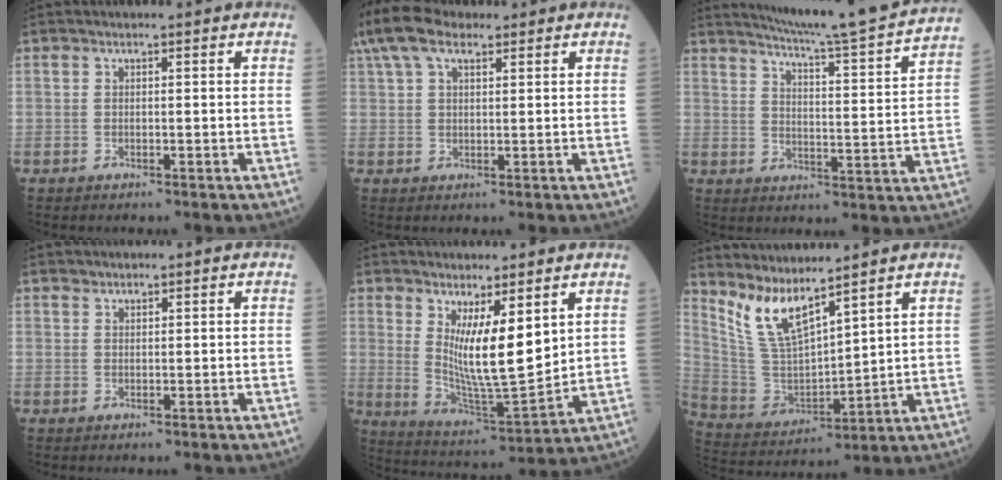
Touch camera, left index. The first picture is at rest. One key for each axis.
{"total": 11.9, "fx": 8.0, "fy": 5.4, "fz": 7.0, "tx": -0.169, "ty": 0.051, "tz": 0.148}
{"total": 17.5, "fx": 16.0, "fy": -2.0, "fz": 6.8, "tx": -0.112, "ty": -0.052, "tz": 0.207}
{"total": 0.7, "fx": 0.7, "fy": 0.3, "fz": 0.0, "tx": -0.002, "ty": 0.003, "tz": 0.013}
{"total": 9.9, "fx": 3.6, "fy": 1.7, "fz": 9.0, "tx": -0.172, "ty": -0.028, "tz": 0.076}
{"total": 9.0, "fx": 7.4, "fy": 0.9, "fz": 5.0, "tx": -0.118, "ty": -0.011, "tz": 0.167}